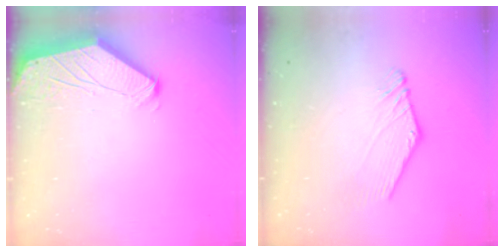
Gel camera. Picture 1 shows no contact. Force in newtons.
{"total": 1.5, "press": 1.5, "slide": 0.2}